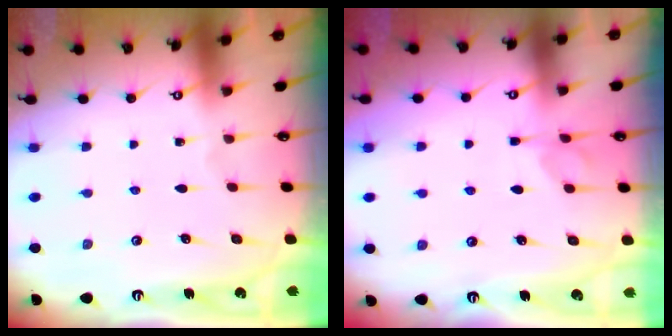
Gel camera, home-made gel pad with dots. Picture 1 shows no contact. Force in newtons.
{"total": 1.9, "press": 1.7, "slide": 0.8}